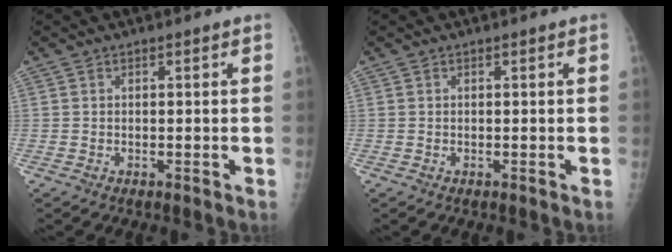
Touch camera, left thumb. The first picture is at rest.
{"total": 0.0}